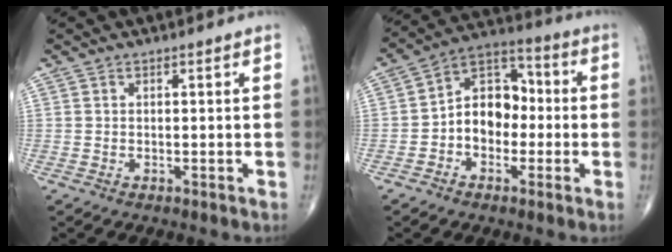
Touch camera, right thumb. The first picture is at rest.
{"total": 11.2, "force": [-1.5, 8.2, 7.4], "torque": [-0.086, 0.043, -0.041]}